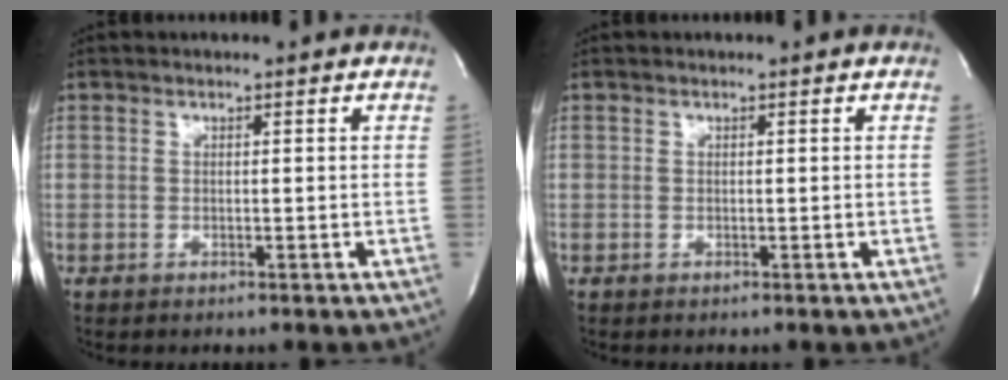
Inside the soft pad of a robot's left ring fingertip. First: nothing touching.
{"total": 0.0}